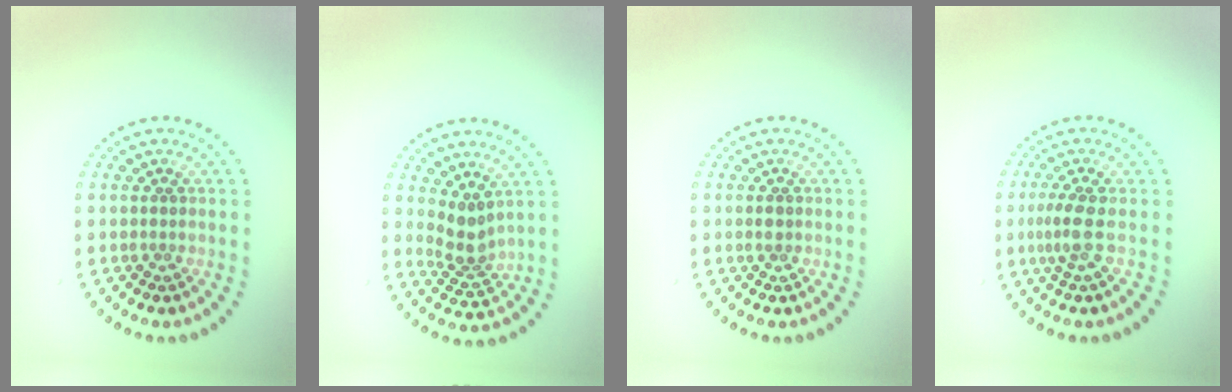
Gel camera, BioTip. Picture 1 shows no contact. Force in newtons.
{"total": 2.5, "press": 1.9, "slide": 1.6}
{"total": 0.9, "press": 0.9, "slide": 0.1}
{"total": 2.0, "press": 1.6, "slide": 1.1}